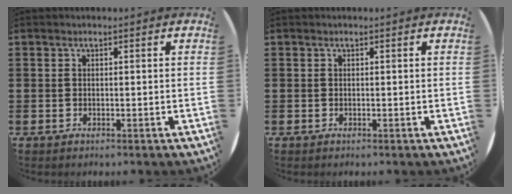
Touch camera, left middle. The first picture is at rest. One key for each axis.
{"total": 0.0}